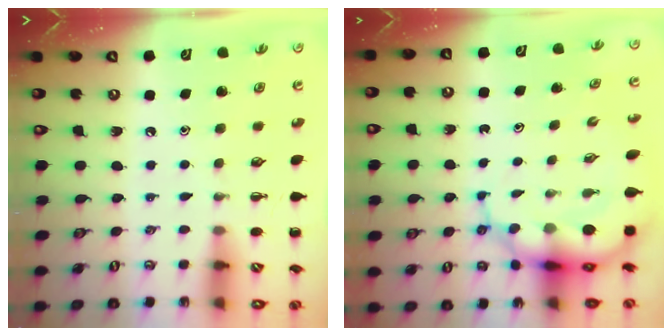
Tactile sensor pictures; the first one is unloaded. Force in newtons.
{"total": 9.3, "press": 8.9, "slide": 2.8}